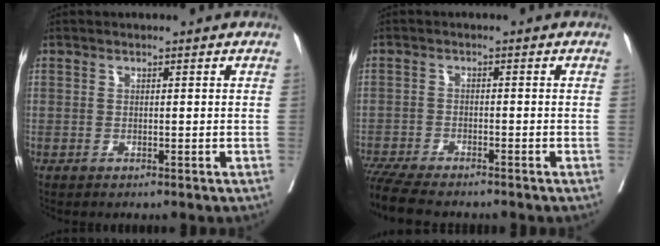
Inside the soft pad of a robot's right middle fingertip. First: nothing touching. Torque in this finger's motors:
{"motor_torque": [0.78, -0.79, 0.14, 0.10]}